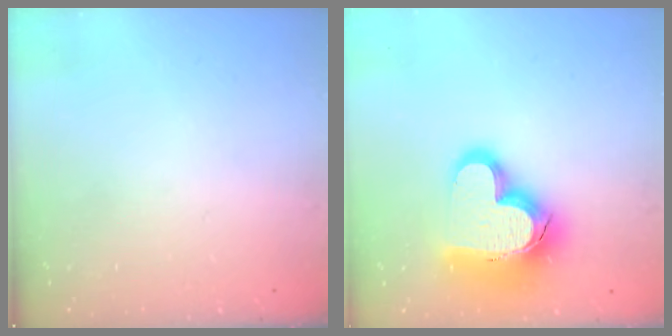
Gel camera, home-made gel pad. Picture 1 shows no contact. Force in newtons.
{"total": 20.9, "press": 20.8, "slide": 1.9}